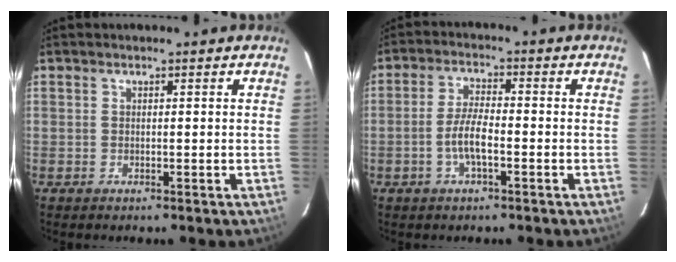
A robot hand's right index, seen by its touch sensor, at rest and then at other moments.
{"total": 5.4, "force": [-2.0, 1.3, 4.8], "torque": [-0.100, 0.003, -0.038]}